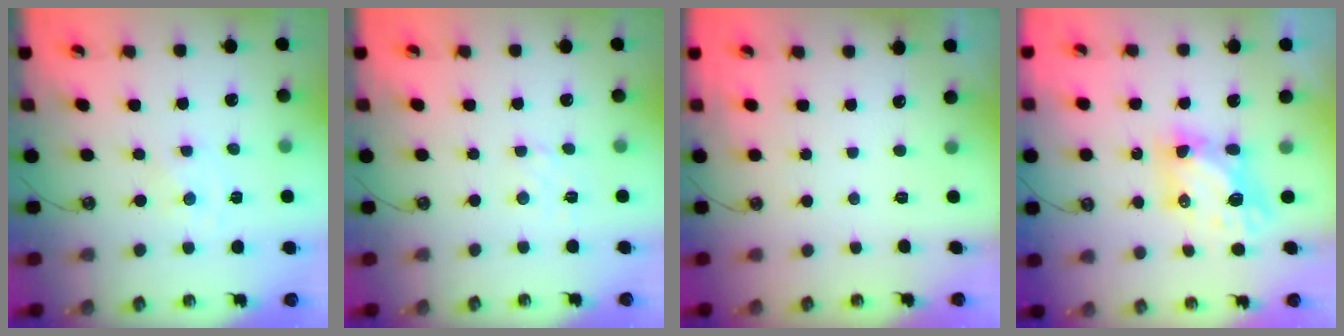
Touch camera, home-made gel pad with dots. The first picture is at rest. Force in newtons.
{"total": 2.5, "press": 2.4, "slide": 0.4}
{"total": 0.0}
{"total": 7.5, "press": 7.5, "slide": 0.7}